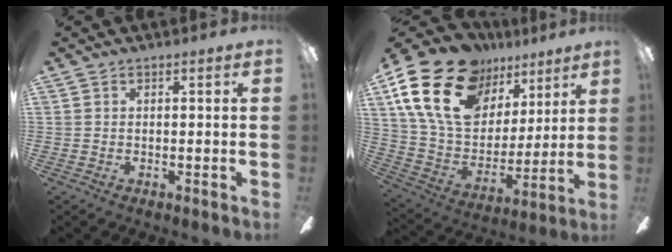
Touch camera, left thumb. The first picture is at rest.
{"total": 23.6, "force": [13.8, 14.3, 12.6], "torque": [-0.258, -0.070, 0.257]}